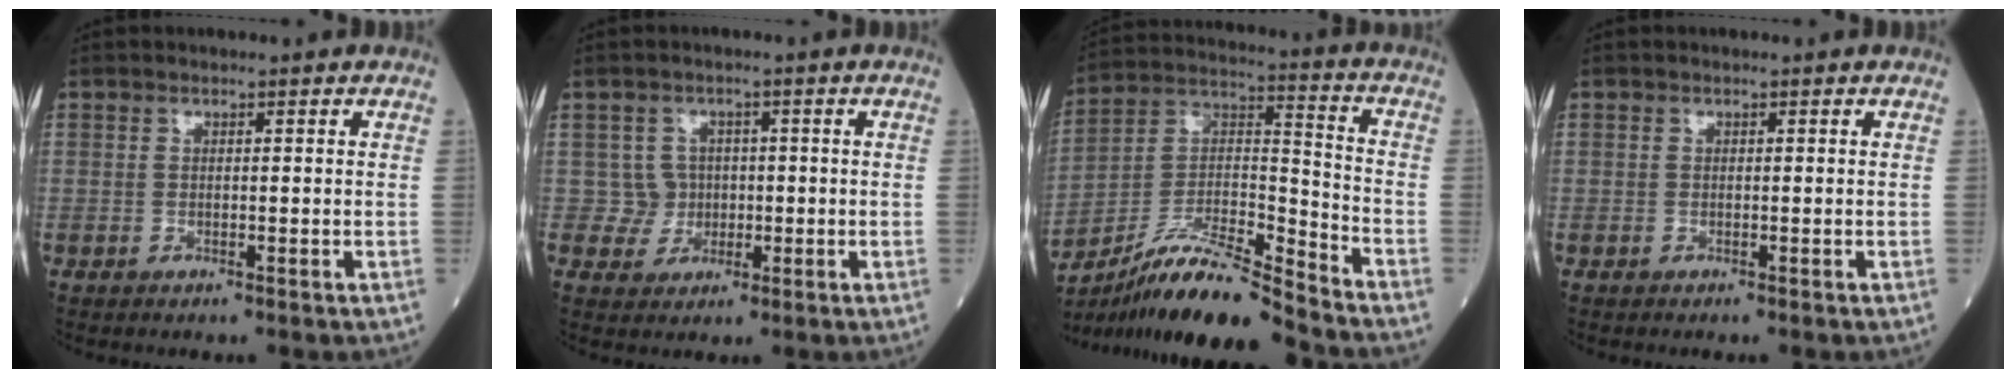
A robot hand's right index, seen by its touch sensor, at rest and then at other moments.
{"total": 3.5, "force": [0.1, 3.5, -0.2], "torque": [0.019, 0.009, 0.000]}
{"total": 15.9, "force": [-14.0, 0.3, 7.6], "torque": [-0.142, 0.018, -0.251]}
{"total": 0.0}